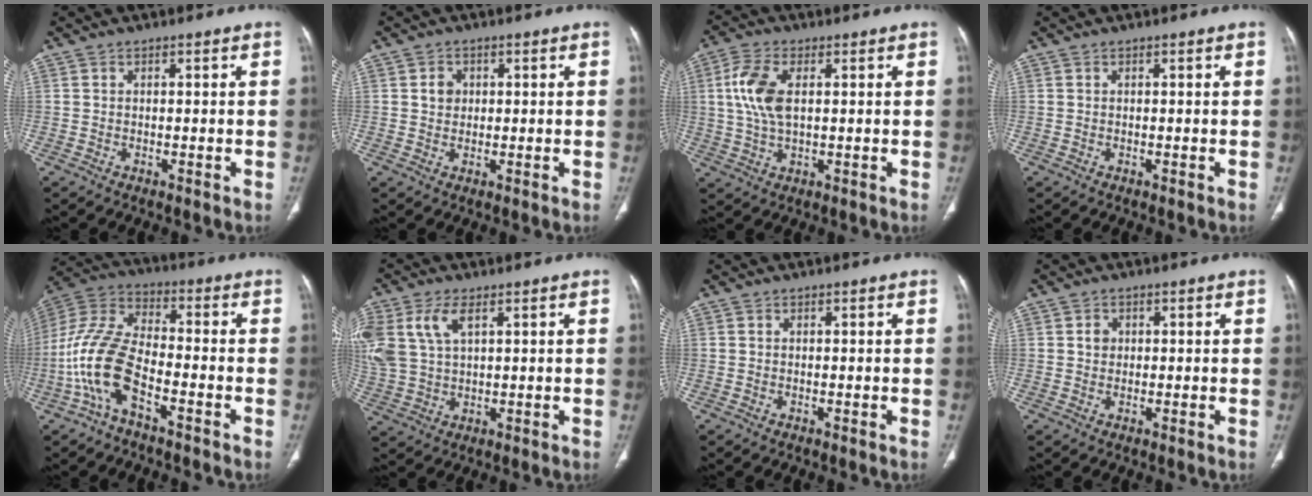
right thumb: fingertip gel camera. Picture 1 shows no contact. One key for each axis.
{"total": 2.7, "fx": 0.6, "fy": 2.4, "fz": 1.2, "tx": -0.007, "ty": 0.000, "tz": 0.010}
{"total": 8.7, "fx": 1.6, "fy": 4.5, "fz": 7.2, "tx": -0.165, "ty": 0.004, "tz": 0.033}
{"total": 0.0}
{"total": 14.2, "fx": -5.7, "fy": 6.5, "fz": 11.3, "tx": -0.248, "ty": 0.043, "tz": -0.115}
{"total": 11.3, "fx": 4.3, "fy": 6.3, "fz": 8.3, "tx": -0.206, "ty": 0.002, "tz": 0.093}
{"total": 0.0}
{"total": 1.8, "fx": 0.4, "fy": 1.6, "fz": 0.8, "tx": -0.006, "ty": 0.002, "tz": 0.005}